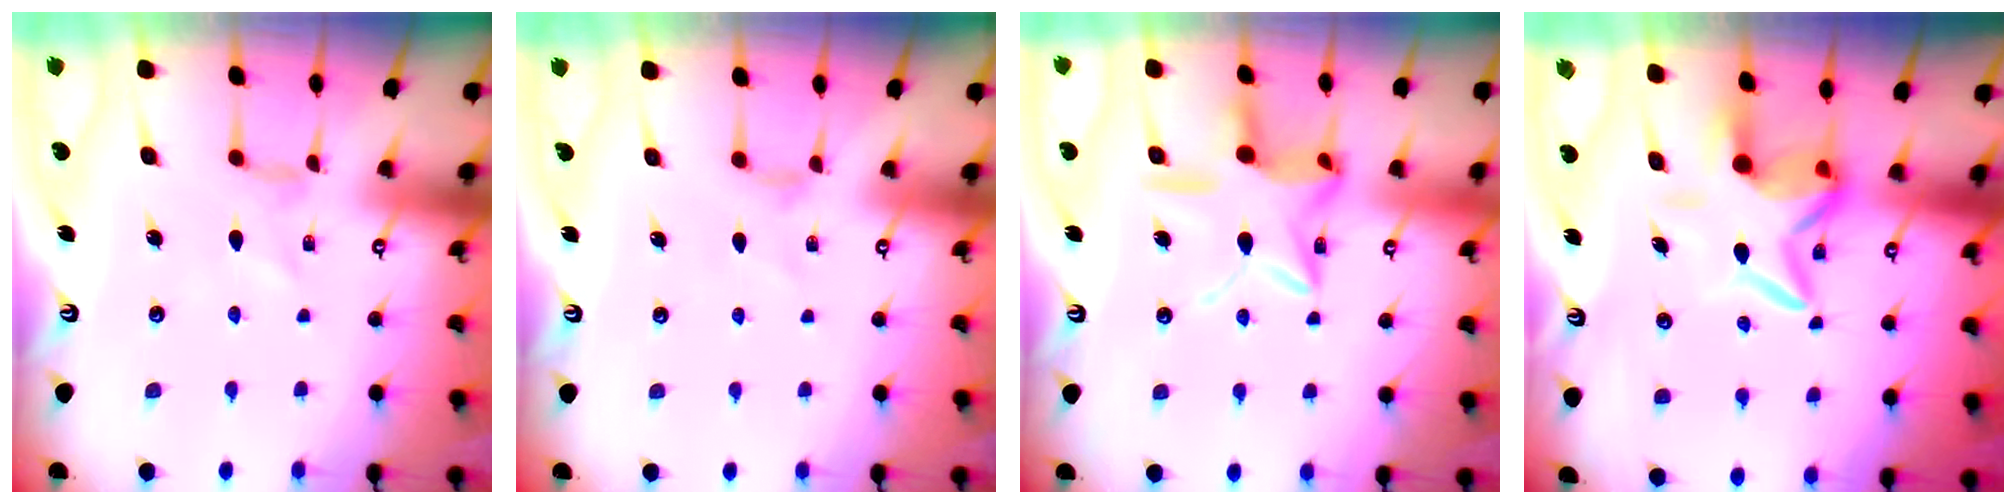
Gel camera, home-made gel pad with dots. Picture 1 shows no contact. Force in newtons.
{"total": 2.1, "press": 2.1, "slide": 0.4}
{"total": 14.0, "press": 14.0, "slide": 1.0}
{"total": 8.8, "press": 8.8, "slide": 1.1}